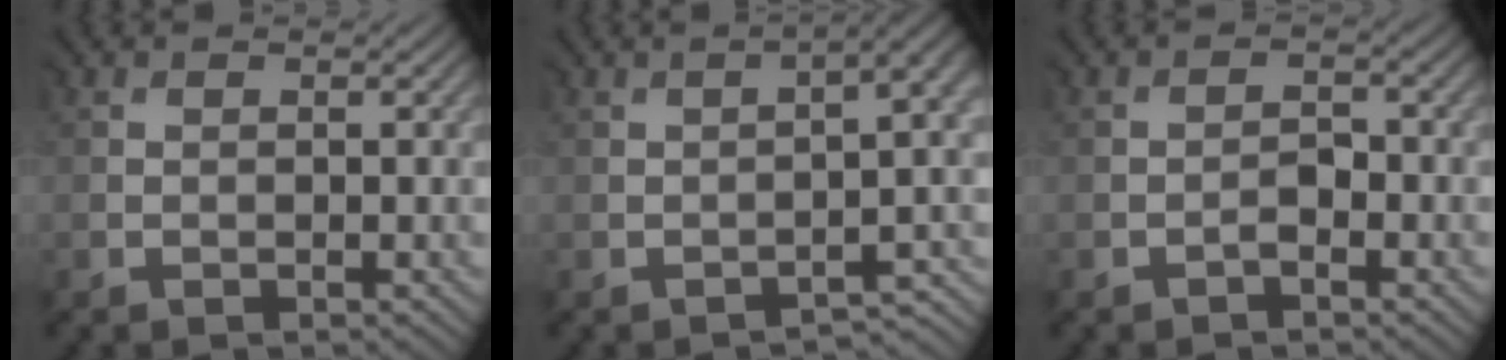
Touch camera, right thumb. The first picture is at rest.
{"total": 5.7, "force": [-3.5, 0.9, 4.4], "torque": [-0.034, 0.002, -0.038]}
{"total": 1.0, "force": [-0.9, -0.1, -0.3], "torque": [0.008, 0.004, -0.018]}